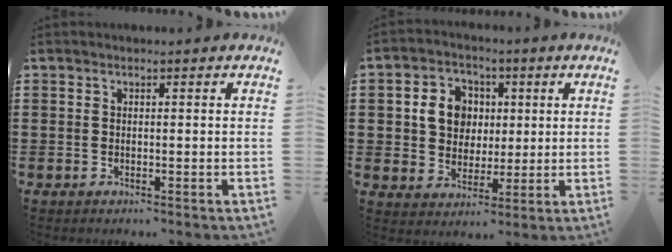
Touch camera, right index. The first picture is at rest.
{"total": 6.9, "force": [1.1, 6.2, 2.9], "torque": [-0.067, 0.015, 0.015]}